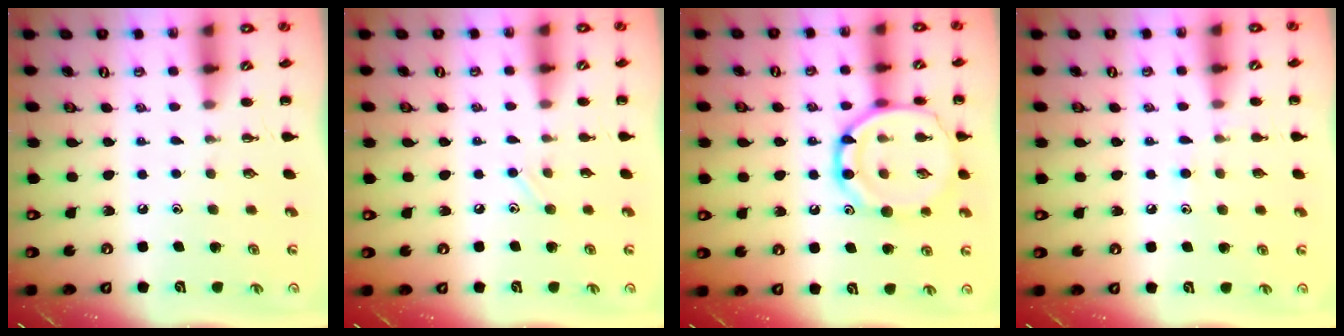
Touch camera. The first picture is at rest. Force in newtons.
{"total": 4.7, "press": 4.5, "slide": 1.5}
{"total": 15.9, "press": 15.8, "slide": 1.3}
{"total": 5.5, "press": 5.3, "slide": 1.7}